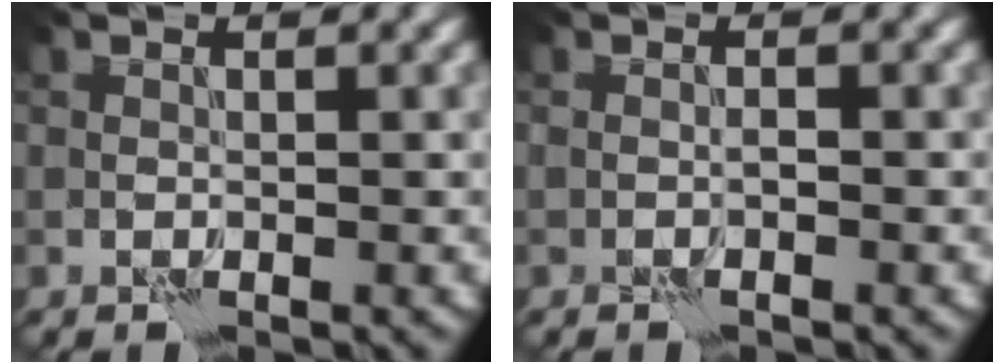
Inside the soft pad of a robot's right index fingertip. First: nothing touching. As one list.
[{"total": 0.7, "force": [0.2, -0.7, -0.2], "torque": [0.005, 0.001, 0.007]}]